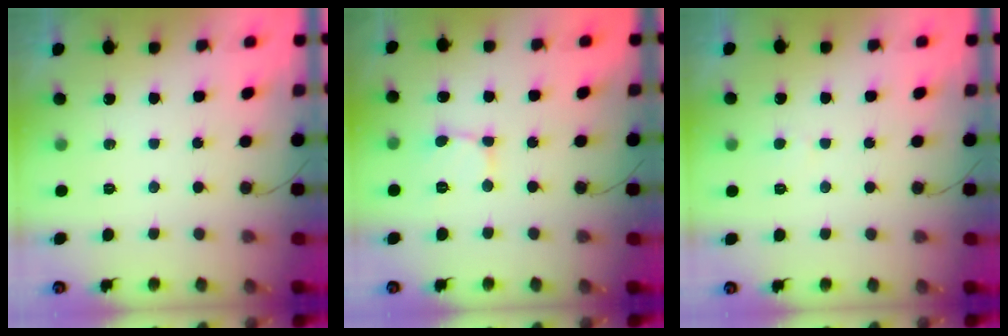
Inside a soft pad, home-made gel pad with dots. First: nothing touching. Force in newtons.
{"total": 2.2, "press": 2.2, "slide": 0.1}
{"total": 1.7, "press": 1.7, "slide": 0.1}